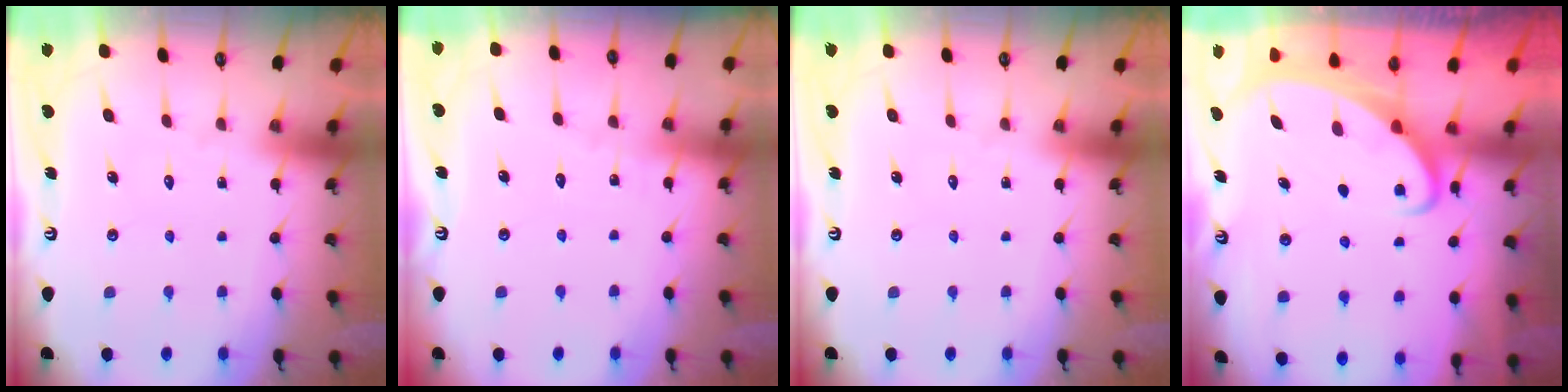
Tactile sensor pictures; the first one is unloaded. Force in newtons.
{"total": 2.5, "press": 2.5, "slide": 0.3}
{"total": 0.0}
{"total": 2.8, "press": 2.7, "slide": 0.3}